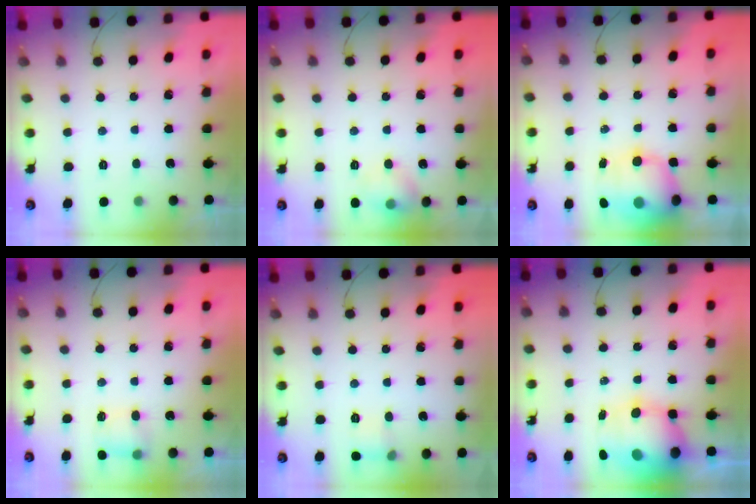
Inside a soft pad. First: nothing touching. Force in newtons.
{"total": 7.5, "press": 7.5, "slide": 0.9}
{"total": 12.4, "press": 12.0, "slide": 2.8}
{"total": 4.4, "press": 4.3, "slide": 1.0}
{"total": 6.6, "press": 6.3, "slide": 2.0}
{"total": 13.6, "press": 13.1, "slide": 3.4}